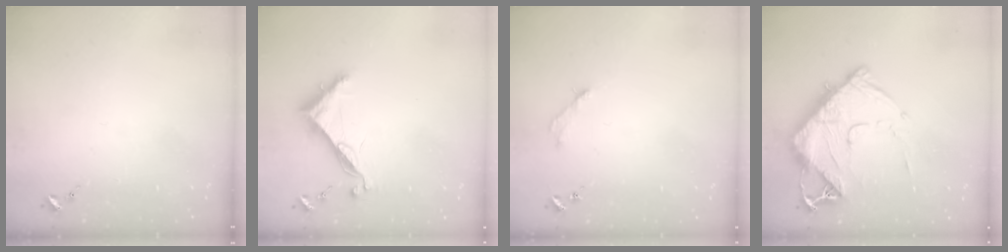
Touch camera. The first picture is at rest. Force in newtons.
{"total": 8.2, "press": 8.2, "slide": 0.2}
{"total": 2.8, "press": 2.8, "slide": 0.4}
{"total": 14.4, "press": 14.3, "slide": 1.4}